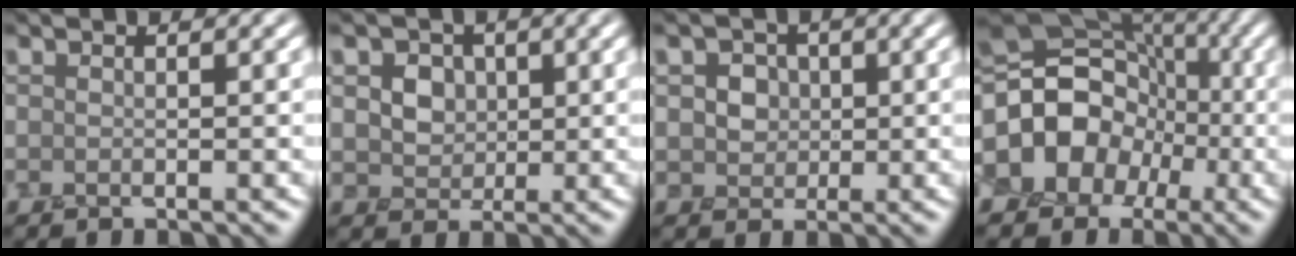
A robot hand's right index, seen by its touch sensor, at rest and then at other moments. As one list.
[{"total": 5.0, "force": [1.8, 3.9, 2.5], "torque": [-0.045, 0.011, 0.023]}, {"total": 3.7, "force": [1.0, 3.2, 1.6], "torque": [-0.020, 0.010, 0.006]}, {"total": 14.0, "force": [-1.9, 11.6, 7.6], "torque": [-0.135, 0.004, -0.061]}]